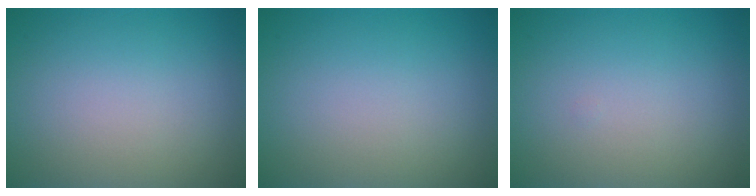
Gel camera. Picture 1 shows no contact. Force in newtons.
{"total": 0.0}
{"total": 0.0}